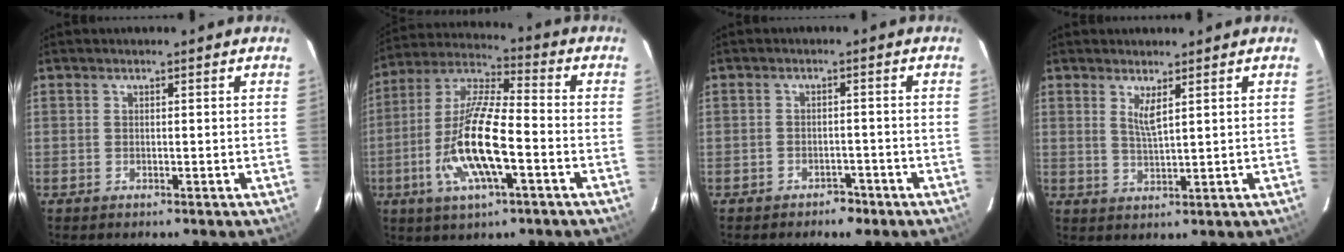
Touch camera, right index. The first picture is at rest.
{"total": 15.5, "force": [-4.9, 3.8, 14.2], "torque": [-0.293, -0.010, -0.099]}
{"total": 3.3, "force": [-2.6, 1.9, 0.8], "torque": [-0.021, 0.010, -0.029]}
{"total": 3.0, "force": [1.6, 0.3, 2.6], "torque": [-0.049, -0.008, 0.029]}